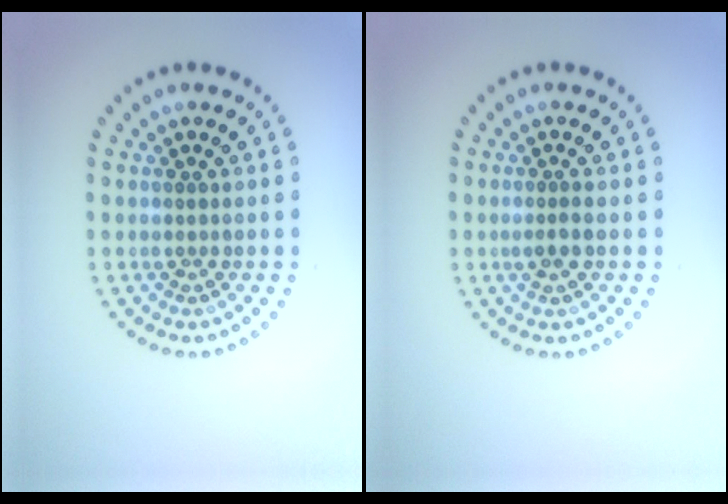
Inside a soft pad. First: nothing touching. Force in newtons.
{"total": 1.0, "press": 0.8, "slide": 0.6}